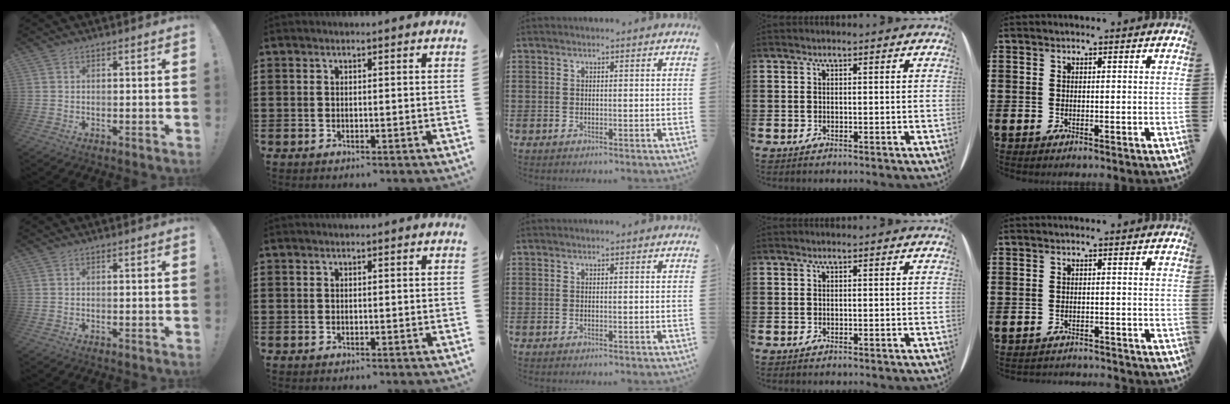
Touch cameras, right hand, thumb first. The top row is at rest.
{"little": {"total": 1.4, "force": [-1.4, 0.0, -0.1], "torque": [-0.003, 0.003, -0.030]}}